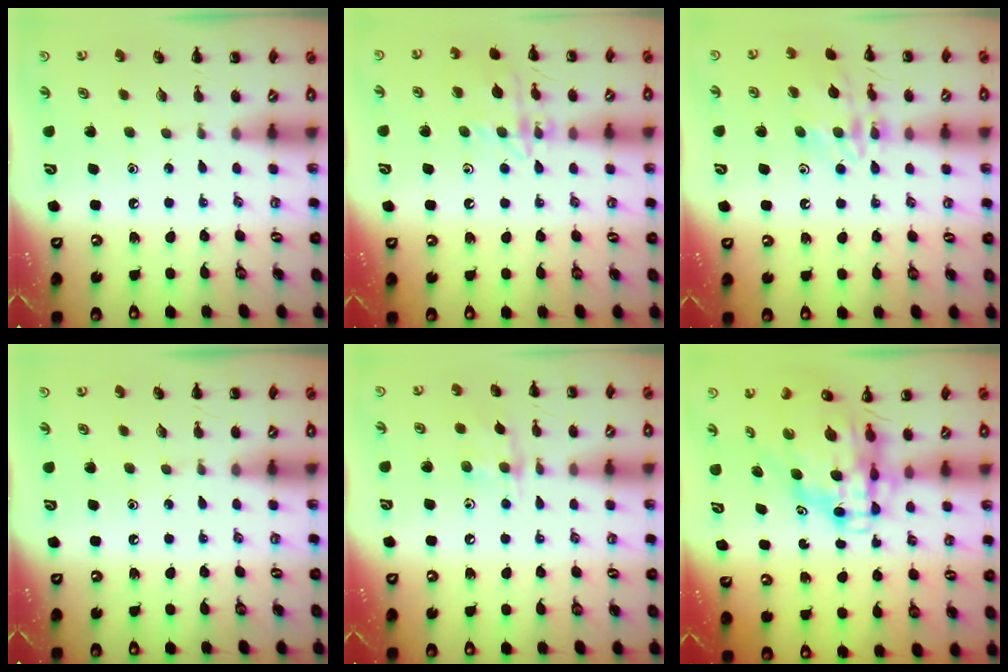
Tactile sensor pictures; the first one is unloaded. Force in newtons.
{"total": 13.1, "press": 13.1, "slide": 0.6}
{"total": 14.5, "press": 14.4, "slide": 1.2}
{"total": 0.0}
{"total": 7.7, "press": 7.7, "slide": 0.6}
{"total": 10.8, "press": 10.3, "slide": 3.0}